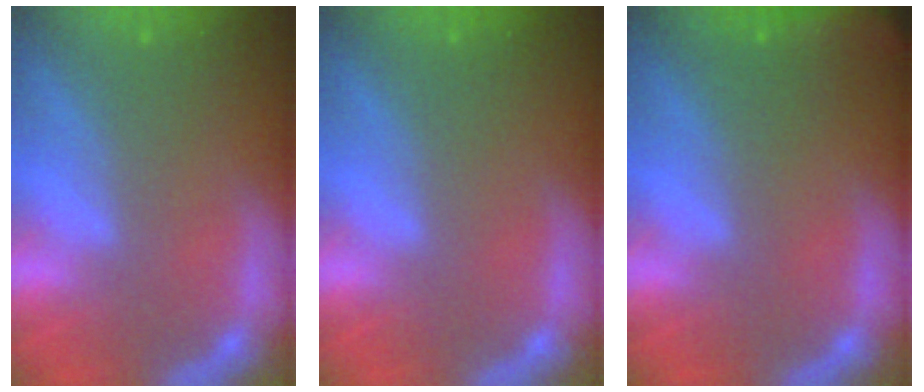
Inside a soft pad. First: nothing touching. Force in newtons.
{"total": 0.0}
{"total": 7.0}